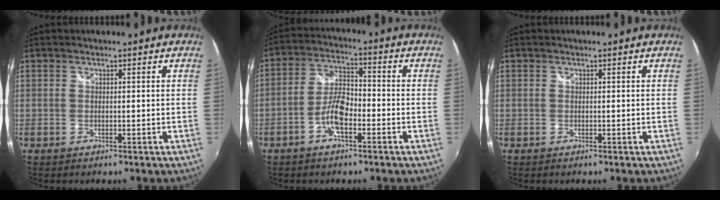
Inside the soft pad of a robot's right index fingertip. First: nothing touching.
{"total": 6.9, "force": [-3.2, 2.6, 5.5], "torque": [-0.117, 0.012, -0.060]}
{"total": 0.0}